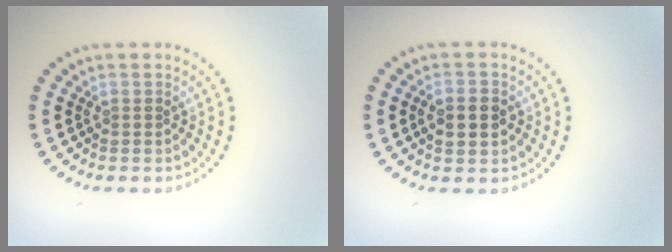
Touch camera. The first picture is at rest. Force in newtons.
{"total": 3.4, "press": 3.4, "slide": 0.1}